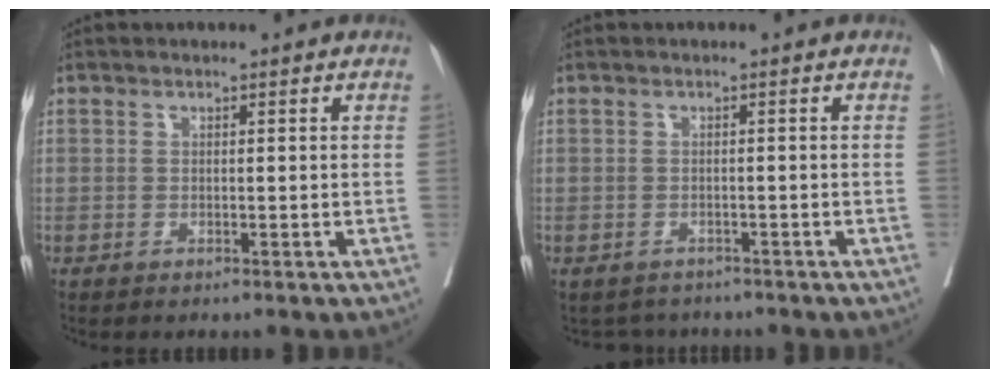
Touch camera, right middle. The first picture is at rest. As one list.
[{"total": 3.1, "force": [-2.7, 1.5, -0.3], "torque": [0.004, 0.004, -0.040]}]